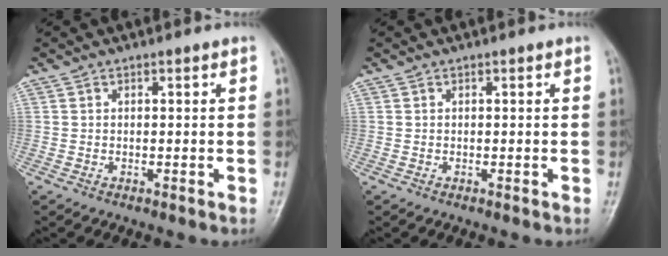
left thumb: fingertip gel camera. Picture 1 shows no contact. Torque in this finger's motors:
{"motor_torque": [0.00, 0.00, -0.03, -0.01, 0.00]}